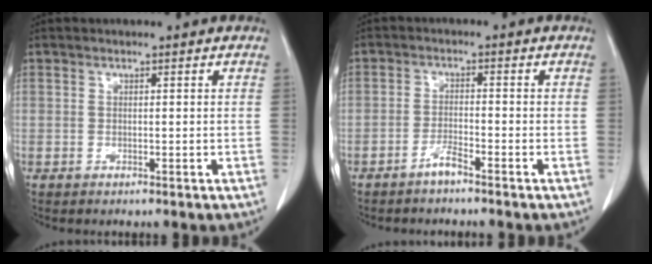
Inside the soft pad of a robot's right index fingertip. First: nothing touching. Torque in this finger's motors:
{"motor_torque": [0.17, -0.15, 0.08, 0.04]}